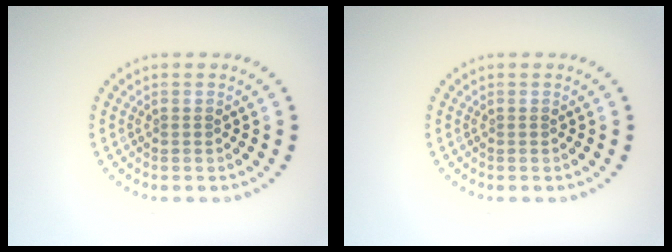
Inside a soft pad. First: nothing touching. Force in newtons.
{"total": 0.0}